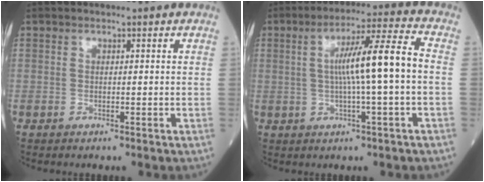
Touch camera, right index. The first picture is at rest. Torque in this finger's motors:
{"motor_torque": [1.77, 0.06, 0.66, 0.20]}